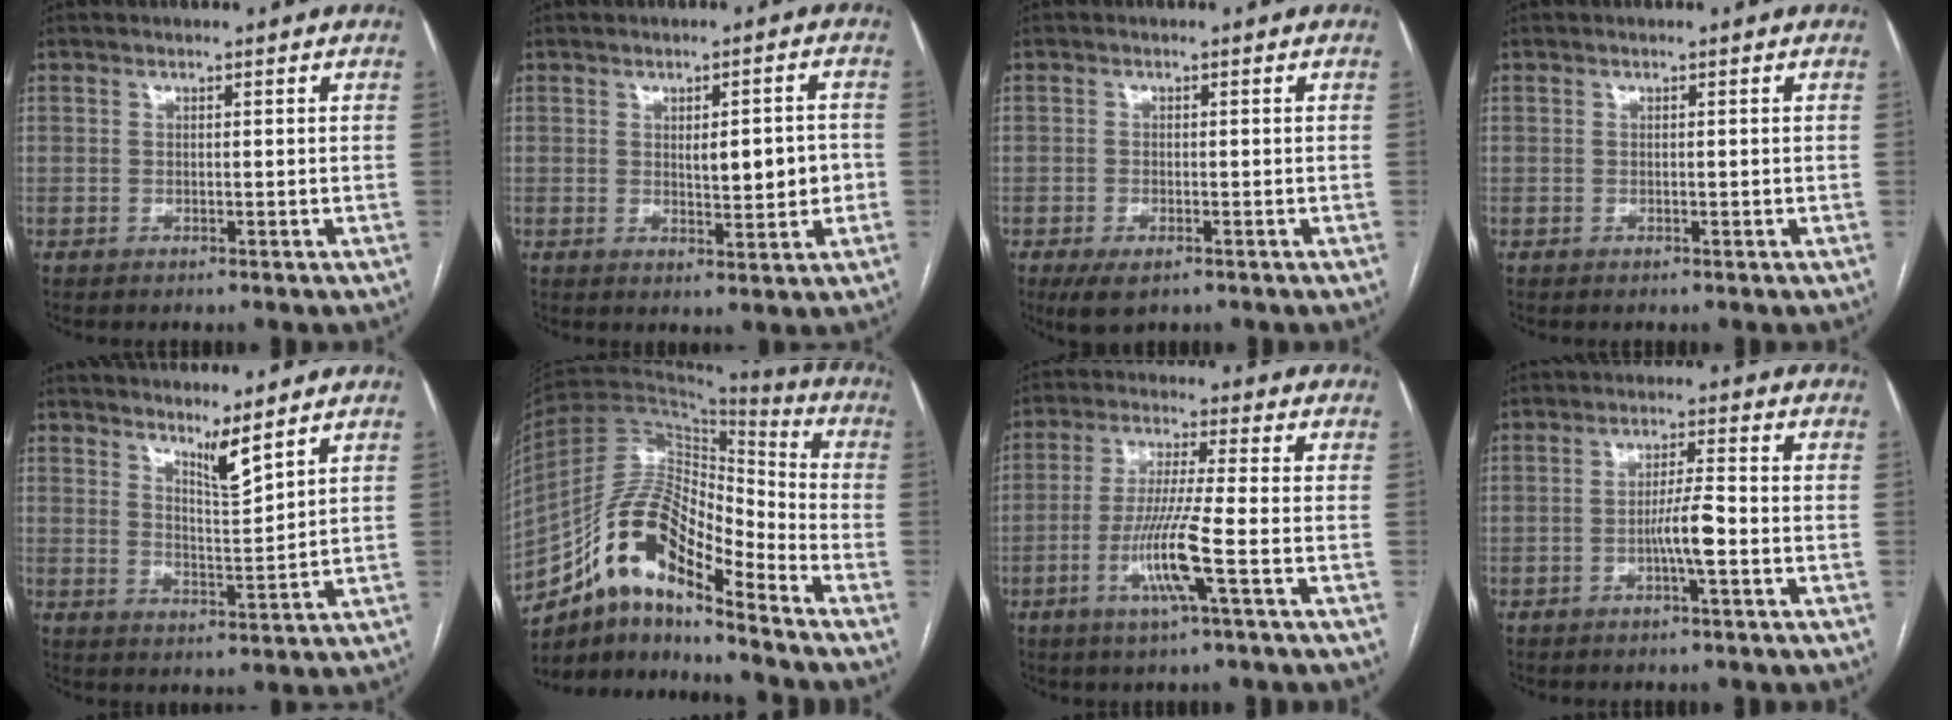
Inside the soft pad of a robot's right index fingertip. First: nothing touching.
{"total": 6.0, "force": [-0.1, 2.1, 5.6], "torque": [-0.078, 0.006, 0.005]}
{"total": 3.7, "force": [-2.2, 1.6, 2.5], "torque": [-0.048, -0.006, -0.029]}
{"total": 0.0}
{"total": 4.4, "force": [3.7, 0.0, 2.4], "torque": [-0.045, -0.021, 0.071]}
{"total": 15.7, "force": [-10.3, 4.4, 11.0], "torque": [-0.203, 0.039, -0.180]}
{"total": 9.1, "force": [-3.2, -0.9, 8.5], "torque": [-0.169, -0.012, -0.064]}
{"total": 4.6, "force": [-1.6, -0.1, 4.4], "torque": [-0.079, 0.002, -0.029]}